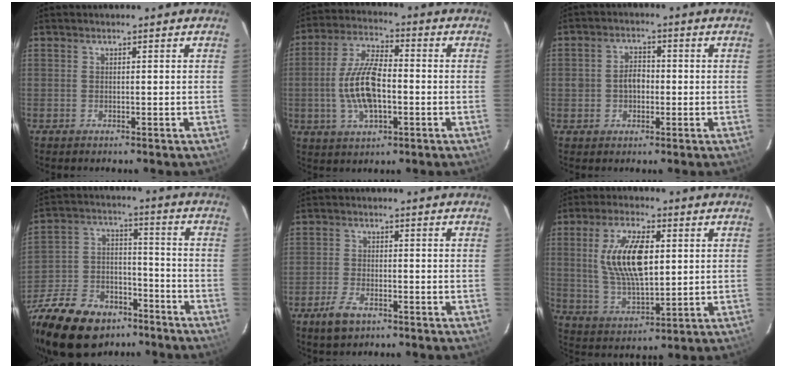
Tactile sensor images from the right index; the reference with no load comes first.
{"total": 11.8, "force": [-1.9, 4.8, 10.6], "torque": [-0.216, 0.005, -0.034]}
{"total": 4.2, "force": [-0.6, 3.3, 2.5], "torque": [-0.046, 0.012, -0.006]}
{"total": 26.5, "force": [-18.4, 14.2, 12.6], "torque": [-0.298, 0.006, -0.292]}
{"total": 5.3, "force": [-3.4, 2.6, 3.1], "torque": [-0.082, -0.004, -0.062]}
{"total": 13.7, "force": [2.7, 5.9, 12.1], "torque": [-0.230, 0.003, 0.058]}